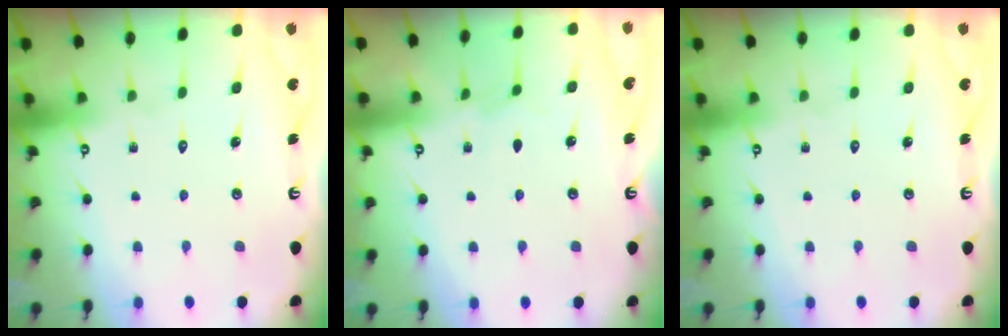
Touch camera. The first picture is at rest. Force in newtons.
{"total": 2.2, "press": 2.1, "slide": 0.4}
{"total": 0.0}